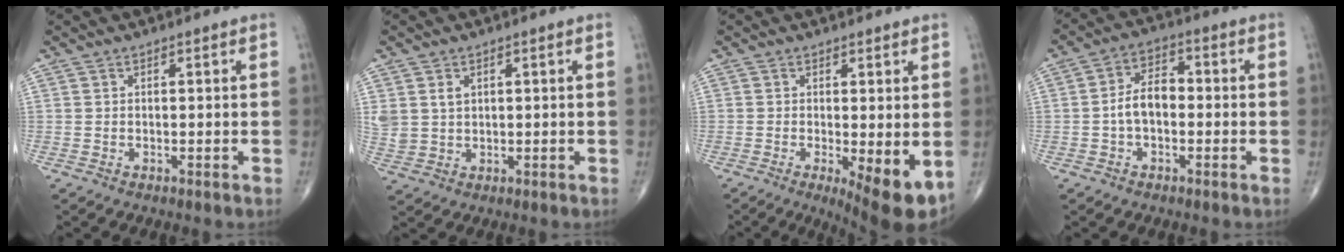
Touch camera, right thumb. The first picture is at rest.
{"total": 4.6, "force": [1.6, 3.5, 2.6], "torque": [-0.048, -0.002, 0.042]}
{"total": 8.4, "force": [-2.0, 2.3, 7.8], "torque": [-0.106, -0.023, -0.026]}
{"total": 6.5, "force": [-0.9, 4.0, 5.1], "torque": [-0.082, 0.027, -0.026]}